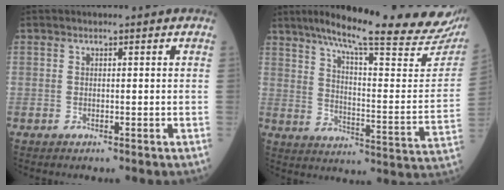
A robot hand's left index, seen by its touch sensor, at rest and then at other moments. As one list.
[{"total": 28.3, "force": [23.3, 1.7, 15.9], "torque": [-0.235, -0.062, 0.300]}]